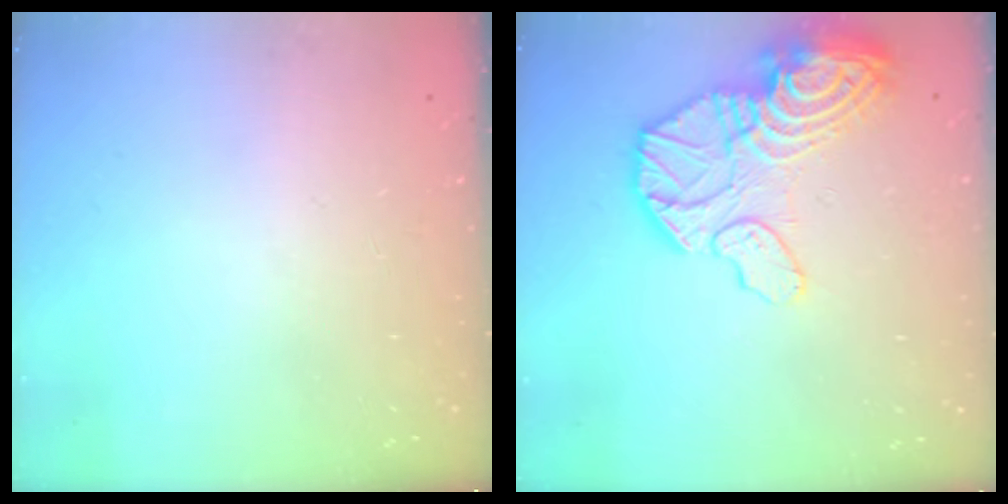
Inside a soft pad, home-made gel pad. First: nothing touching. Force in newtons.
{"total": 20.9, "press": 20.8, "slide": 2.2}